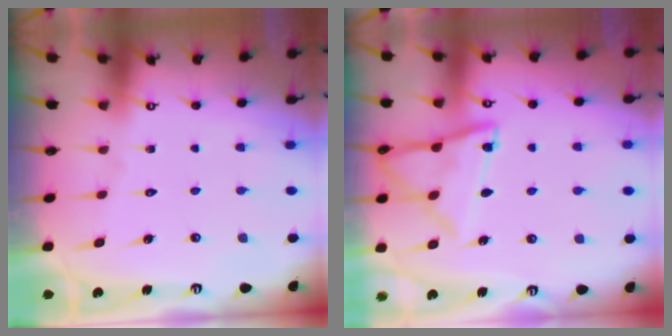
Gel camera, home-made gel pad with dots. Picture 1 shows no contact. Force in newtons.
{"total": 13.3, "press": 13.3, "slide": 1.1}